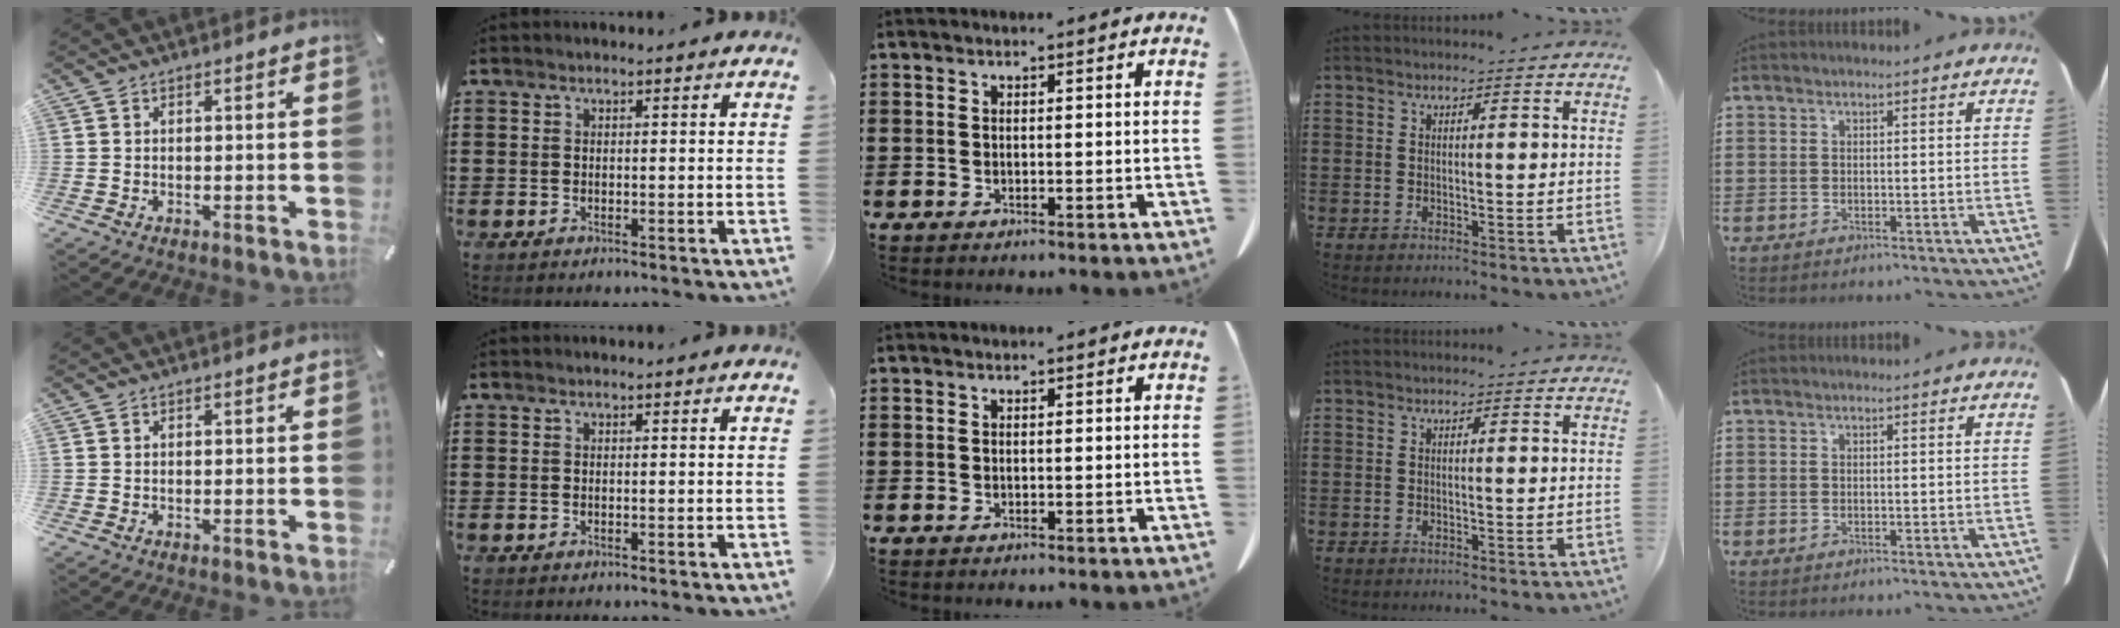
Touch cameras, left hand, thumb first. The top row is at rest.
{}